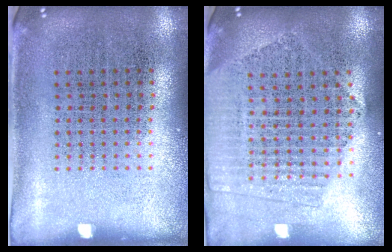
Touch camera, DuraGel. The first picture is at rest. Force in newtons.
{"total": 2.1, "press": 1.9, "slide": 0.9}